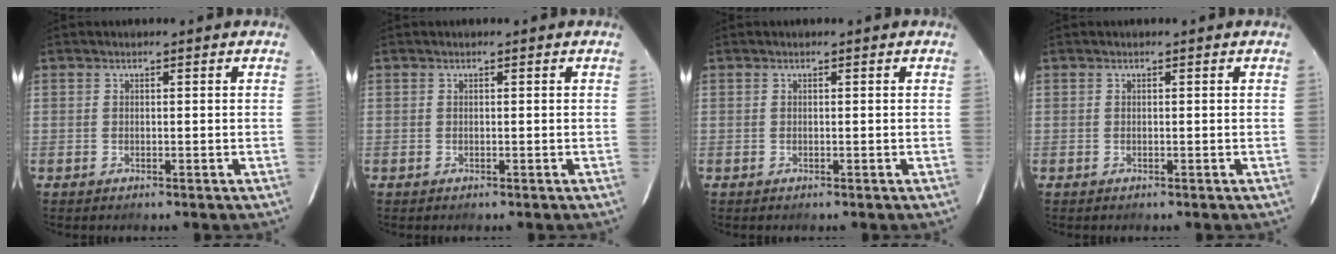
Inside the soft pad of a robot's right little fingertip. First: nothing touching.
{"total": 0.0}
{"total": 0.0}
{"total": 0.0}